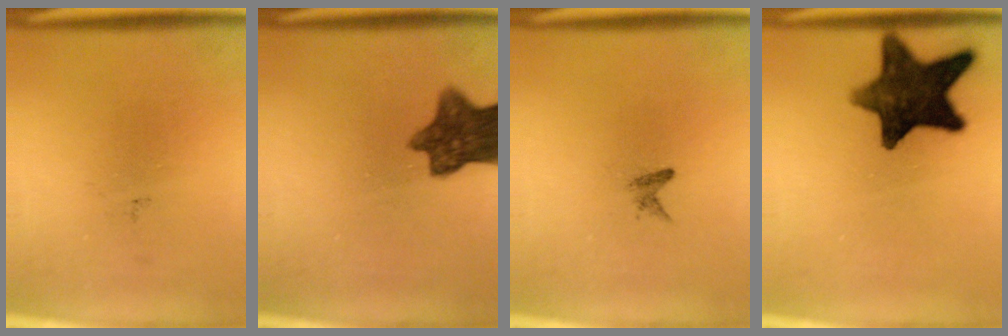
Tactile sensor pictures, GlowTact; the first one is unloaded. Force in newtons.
{"total": 9.2}
{"total": 0.9}
{"total": 13.2}